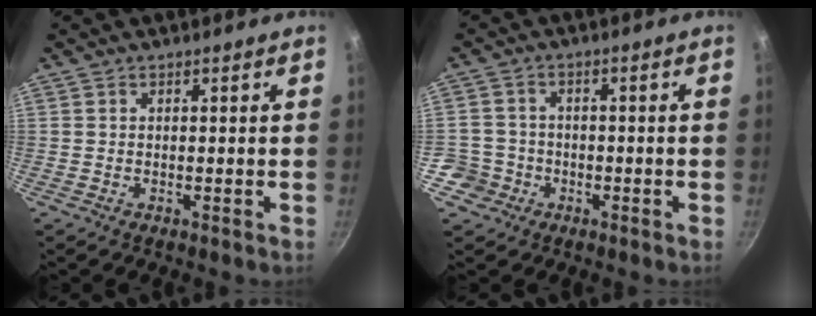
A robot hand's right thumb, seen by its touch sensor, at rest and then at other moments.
{"total": 5.7, "force": [-2.3, 5.2, 0.6], "torque": [0.012, 0.034, -0.043]}